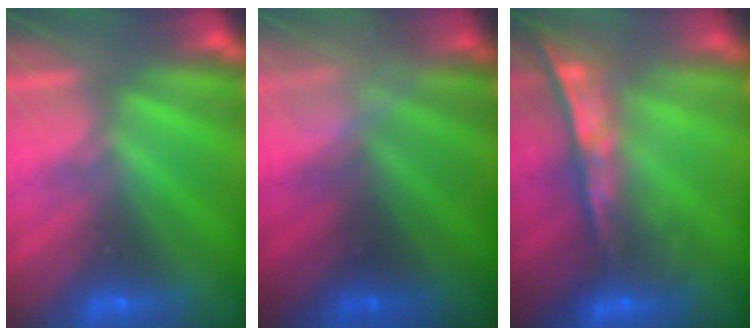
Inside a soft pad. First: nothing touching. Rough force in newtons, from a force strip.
{"total": 2.4}
{"total": 7.3}